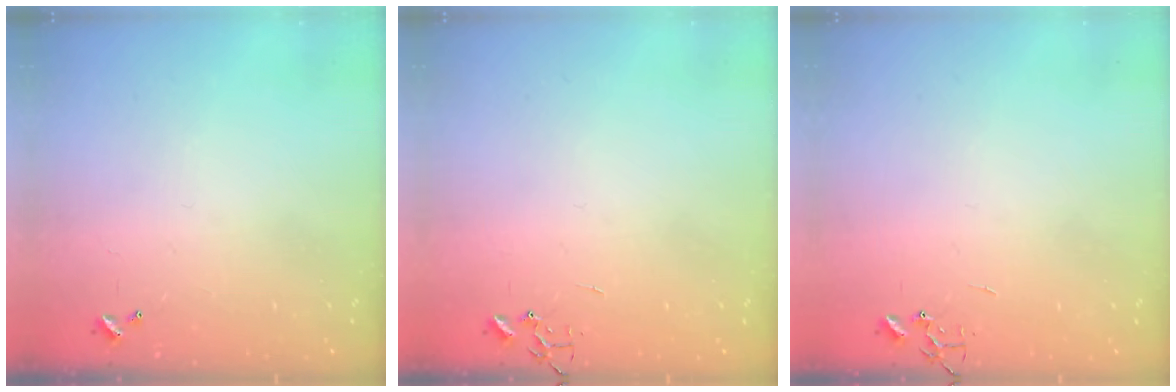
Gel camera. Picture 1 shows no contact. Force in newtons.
{"total": 0.0}
{"total": 0.0}